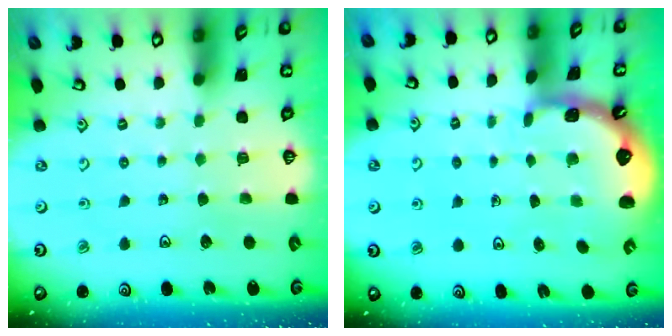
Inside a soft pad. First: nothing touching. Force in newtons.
{"total": 1.0, "press": 1.0, "slide": 0.2}